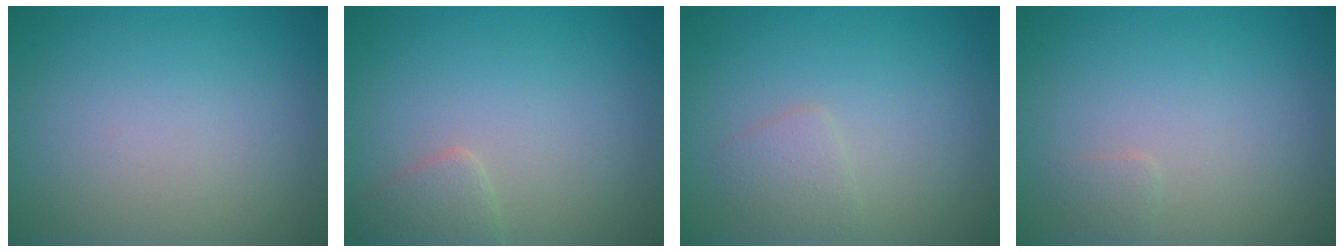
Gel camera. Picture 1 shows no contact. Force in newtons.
{"total": 1.7, "press": 1.7, "slide": 0.1}
{"total": 1.4, "press": 1.4, "slide": 0.1}
{"total": 0.7, "press": 0.7, "slide": 0.0}